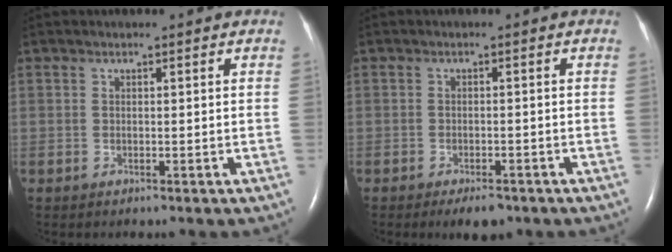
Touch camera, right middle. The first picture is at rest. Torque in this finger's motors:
{"motor_torque": [0.17, -0.16, 0.12, 0.08]}